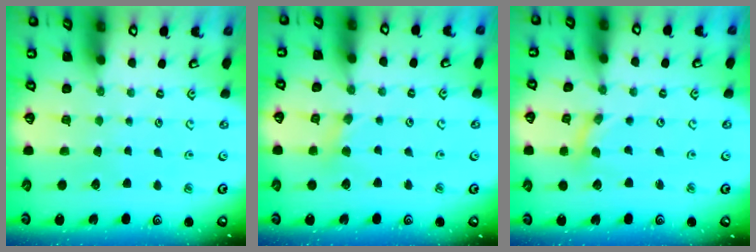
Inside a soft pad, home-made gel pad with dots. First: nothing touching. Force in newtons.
{"total": 1.9, "press": 1.9, "slide": 0.4}
{"total": 0.0}